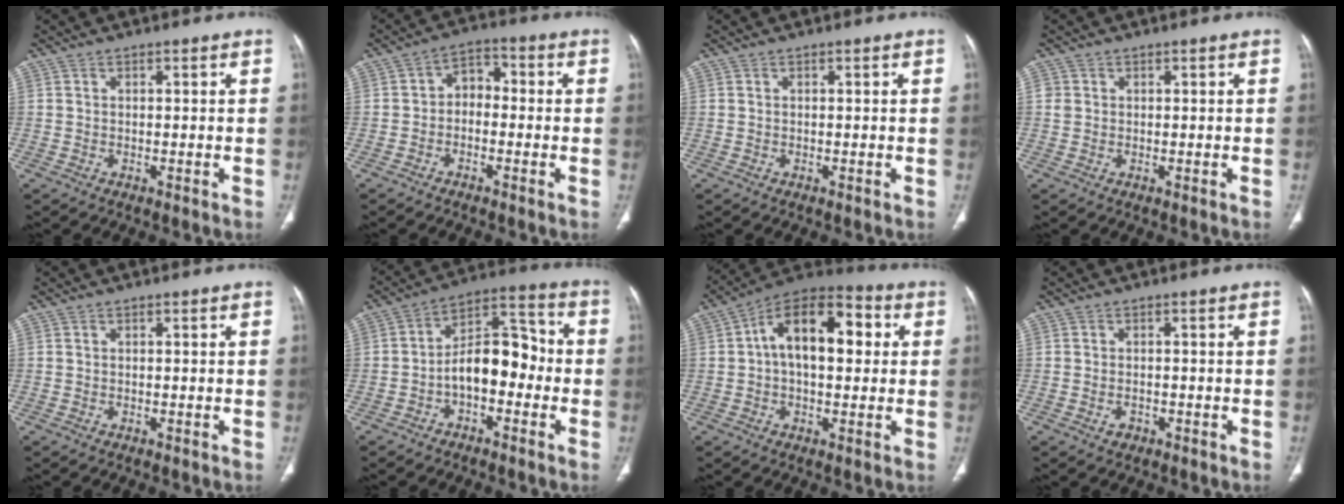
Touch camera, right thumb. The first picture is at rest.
{"total": 5.1, "force": [-1.0, 3.7, 3.4], "torque": [-0.035, 0.030, -0.031]}
{"total": 0.0}
{"total": 1.4, "force": [0.3, 1.3, 0.4], "torque": [-0.002, 0.002, 0.006]}
{"total": 0.0}
{"total": 11.5, "force": [-2.7, 6.8, 8.9], "torque": [-0.114, 0.051, -0.055]}
{"total": 16.0, "force": [2.6, 8.9, 13.0], "torque": [-0.185, 0.036, 0.034]}
{"total": 1.6, "force": [-0.7, 1.1, 0.8], "torque": [-0.013, 0.007, -0.007]}